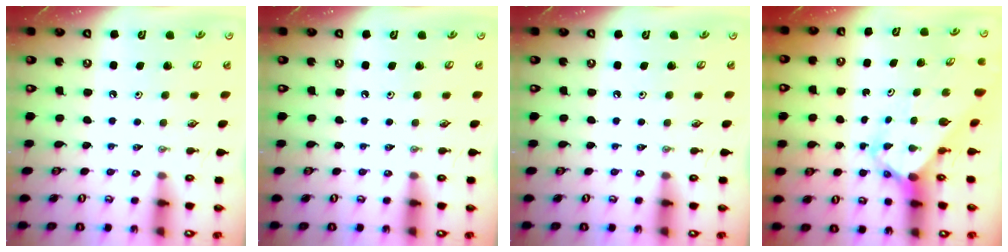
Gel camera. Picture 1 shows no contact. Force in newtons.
{"total": 0.0}
{"total": 0.0}
{"total": 3.5, "press": 3.5, "slide": 0.2}